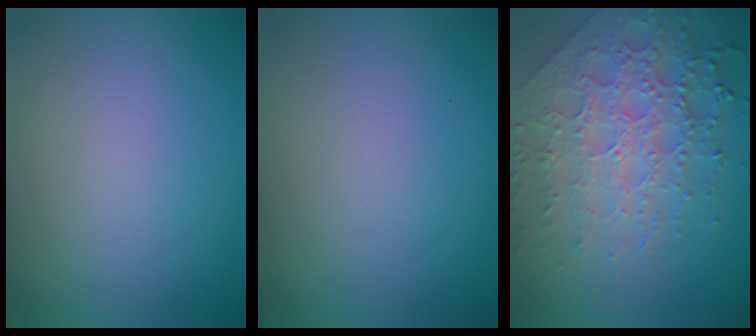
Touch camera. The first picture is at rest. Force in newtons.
{"total": 0.0}
{"total": 7.8, "press": 5.6, "slide": 5.5}